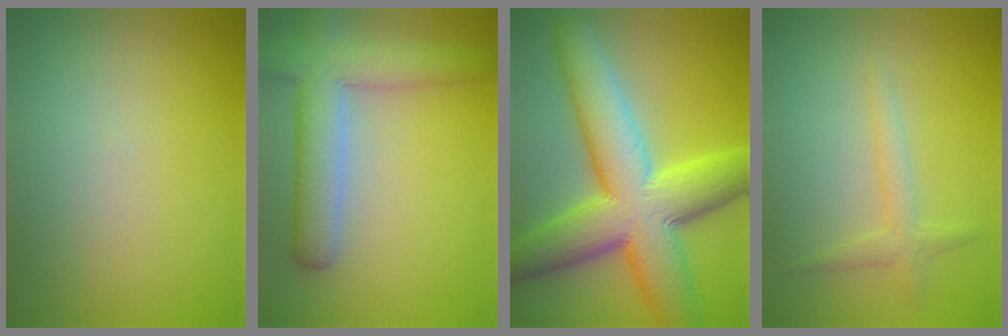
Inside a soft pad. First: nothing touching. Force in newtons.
{"total": 6.1, "press": 6.1, "slide": 0.5}
{"total": 12.1, "press": 12.1, "slide": 0.3}
{"total": 1.8, "press": 1.7, "slide": 0.1}